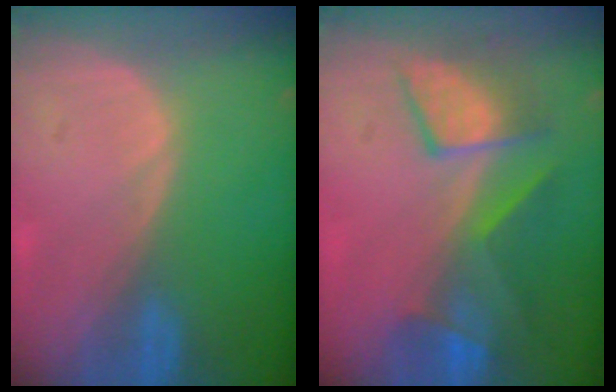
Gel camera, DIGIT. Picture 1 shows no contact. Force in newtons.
{"total": 7.6, "press": 7.5, "slide": 1.1}